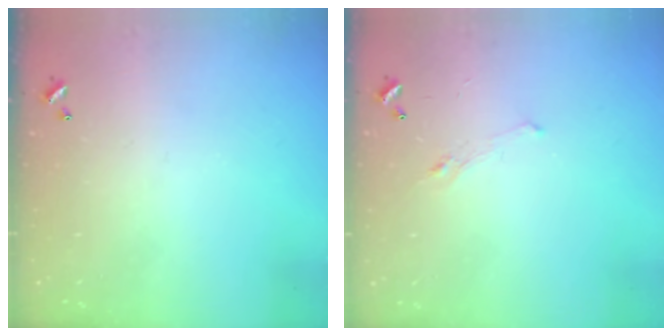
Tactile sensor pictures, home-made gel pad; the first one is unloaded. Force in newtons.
{"total": 0.8, "press": 0.1, "slide": 0.8}